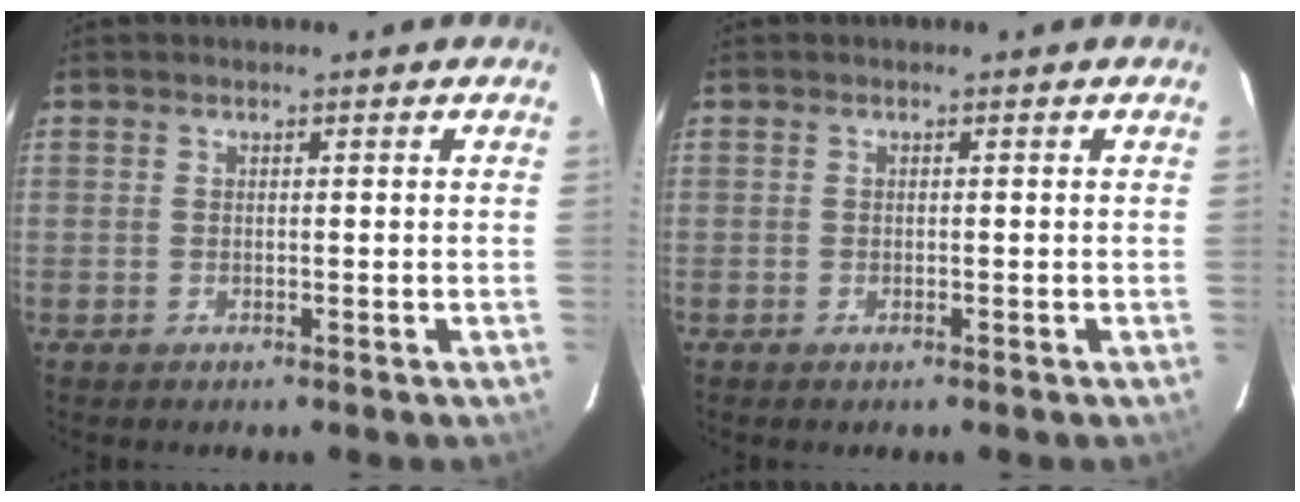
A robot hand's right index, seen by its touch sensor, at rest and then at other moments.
{"total": 0.5, "force": [-0.4, 0.2, 0.2], "torque": [-0.006, 0.000, -0.008]}